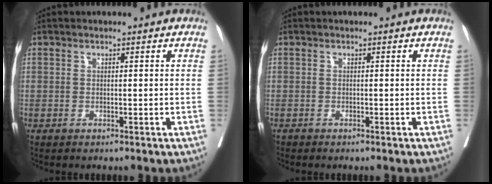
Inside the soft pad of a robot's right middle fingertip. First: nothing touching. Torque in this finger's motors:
{"motor_torque": [-0.47, -0.14, -0.05, -0.01]}